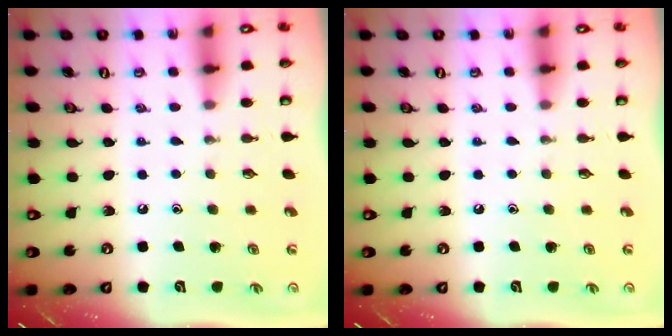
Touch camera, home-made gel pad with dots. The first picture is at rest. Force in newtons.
{"total": 0.0}